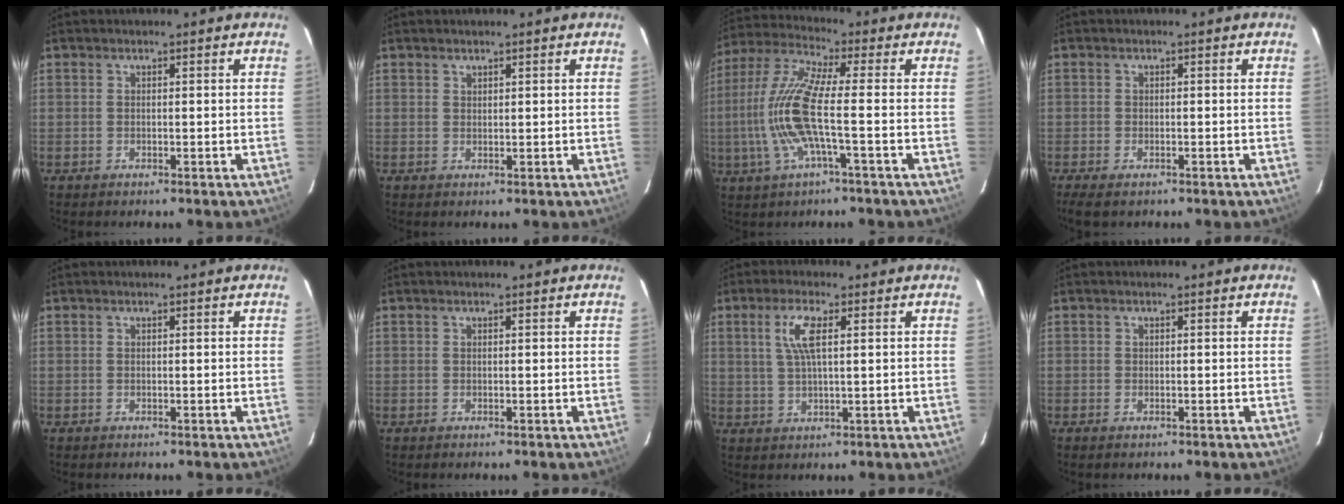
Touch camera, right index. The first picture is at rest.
{"total": 0.7, "force": [0.7, 0.2, 0.0], "torque": [-0.001, 0.001, 0.014]}
{"total": 12.6, "force": [-2.4, 1.2, 12.3], "torque": [-0.263, -0.001, -0.047]}
{"total": 3.8, "force": [-2.7, 1.5, 2.3], "torque": [-0.053, -0.015, -0.046]}
{"total": 0.0}
{"total": 0.0}
{"total": 5.4, "force": [1.8, 1.2, 5.0], "torque": [-0.101, 0.004, 0.035]}
{"total": 0.6, "force": [-0.4, 0.3, 0.3], "torque": [-0.006, -0.003, -0.007]}